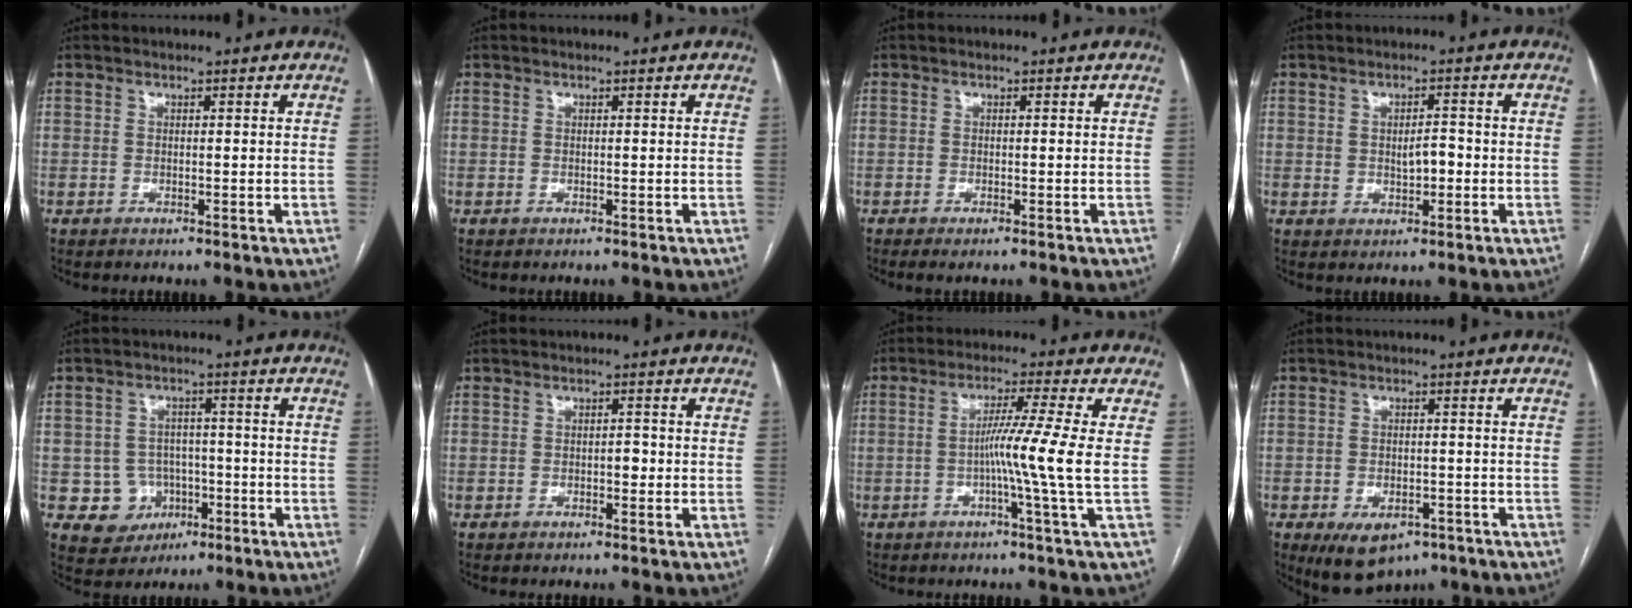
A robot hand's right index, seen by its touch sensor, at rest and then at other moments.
{"total": 0.0}
{"total": 1.4, "force": [-0.9, 0.1, 1.0], "torque": [-0.017, -0.004, -0.015]}
{"total": 3.2, "force": [-0.2, 1.5, 2.9], "torque": [-0.043, 0.002, 0.002]}
{"total": 6.5, "force": [-1.9, 6.1, 1.2], "torque": [-0.016, 0.013, -0.019]}
{"total": 1.5, "force": [-0.4, 0.8, 1.2], "torque": [-0.014, 0.004, -0.006]}
{"total": 7.7, "force": [-0.8, -2.5, 7.2], "torque": [-0.125, -0.004, -0.016]}
{"total": 7.9, "force": [-4.7, 4.7, 4.3], "torque": [-0.064, -0.001, -0.062]}